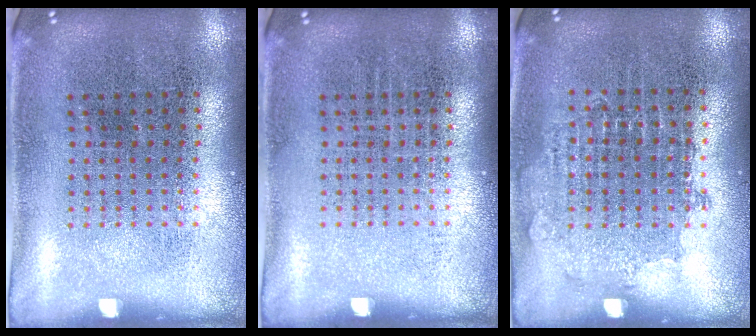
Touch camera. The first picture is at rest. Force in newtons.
{"total": 0.0}
{"total": 0.8, "press": 0.8, "slide": 0.2}